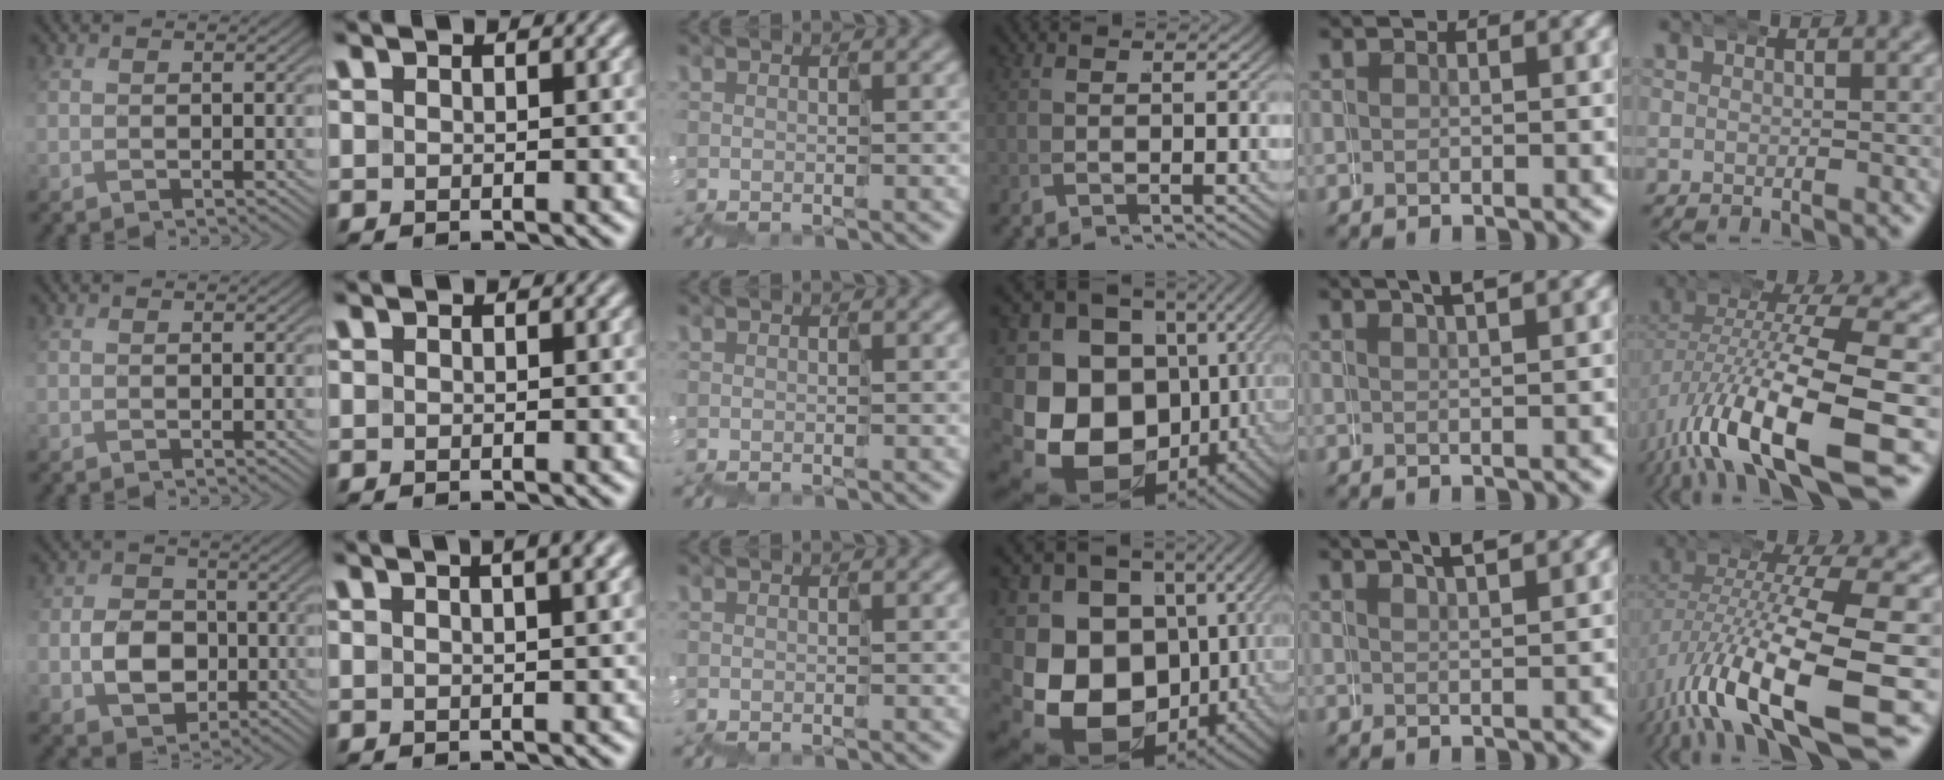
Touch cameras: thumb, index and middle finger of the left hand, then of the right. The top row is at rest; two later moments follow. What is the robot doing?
{"motion": "wrap", "object": "cloth"}